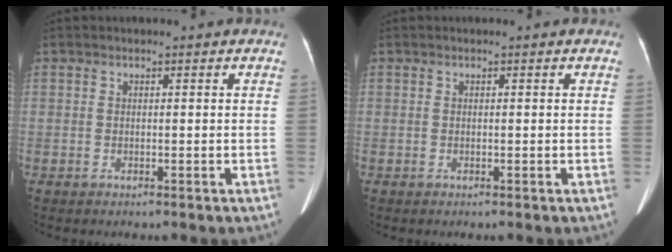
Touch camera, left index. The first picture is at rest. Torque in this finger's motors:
{"motor_torque": [0.00, 0.00, 0.01, 0.00]}